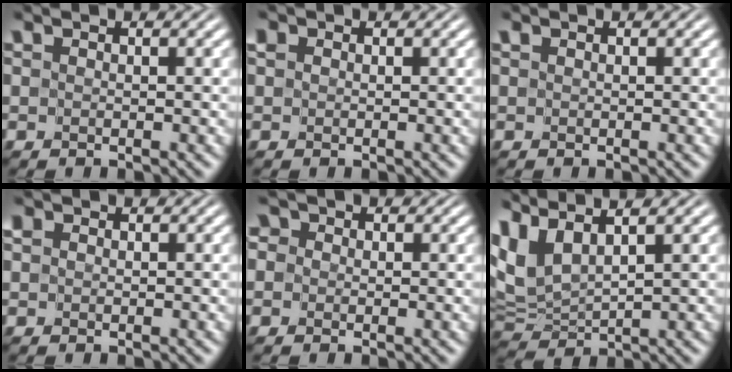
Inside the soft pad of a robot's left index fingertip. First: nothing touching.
{"total": 1.0, "force": [0.2, 0.9, 0.3], "torque": [-0.003, 0.004, -0.003]}
{"total": 0.0}
{"total": 0.9, "force": [0.2, 0.9, 0.2], "torque": [-0.001, 0.004, -0.003]}
{"total": 3.0, "force": [1.1, 2.5, 1.1], "torque": [0.008, 0.028, -0.022]}
{"total": 4.9, "force": [2.9, 2.0, 3.4], "torque": [-0.090, 0.011, 0.063]}